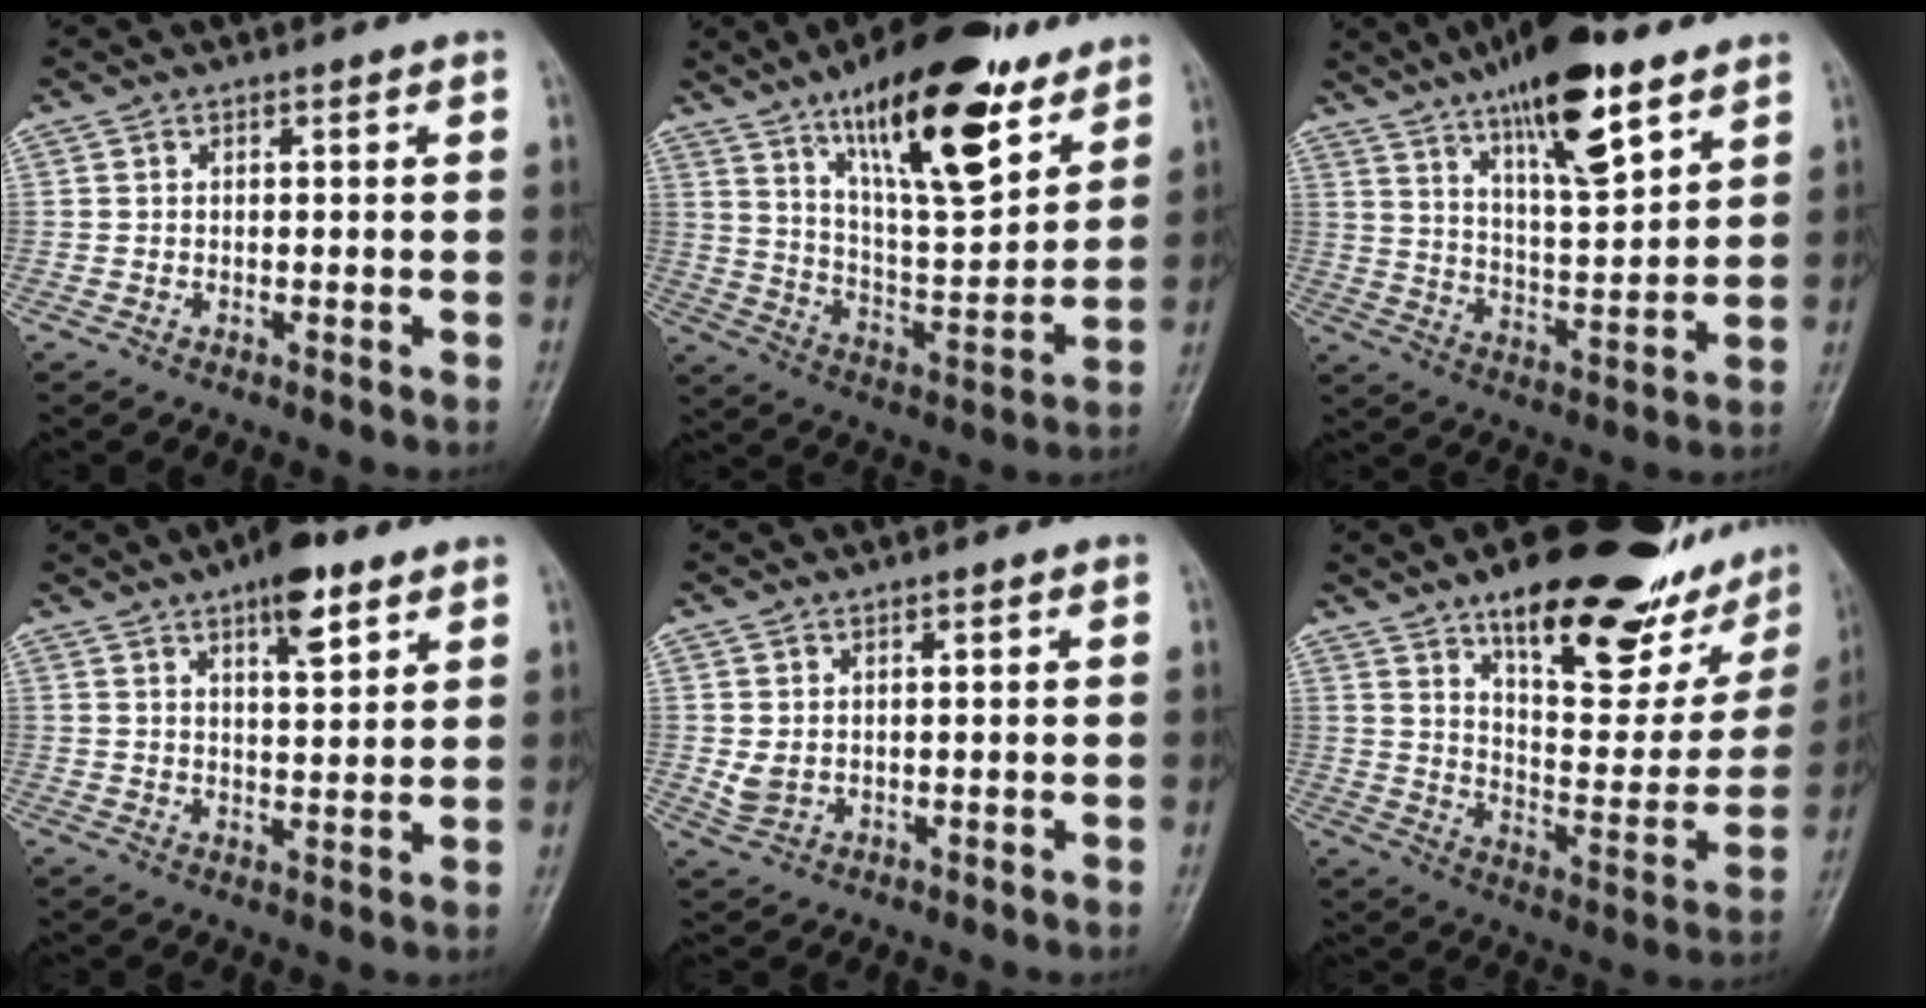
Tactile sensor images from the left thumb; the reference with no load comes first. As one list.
[{"total": 22.2, "force": [13.6, 7.2, 15.9], "torque": [-0.221, -0.067, 0.229]}, {"total": 17.2, "force": [10.9, 4.8, 12.4], "torque": [-0.183, -0.051, 0.187]}, {"total": 8.1, "force": [5.0, 2.8, 5.8], "torque": [-0.073, -0.025, 0.073]}, {"total": 3.1, "force": [0.8, 2.1, 2.2], "torque": [-0.040, -0.004, 0.023]}, {"total": 28.6, "force": [18.0, 10.4, 19.7], "torque": [-0.226, -0.065, 0.270]}]